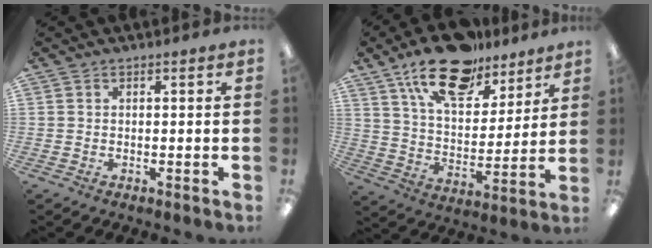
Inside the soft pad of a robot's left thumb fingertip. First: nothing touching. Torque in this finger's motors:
{"motor_torque": [0.37, 0.44, 1.27, -1.50, 0.09]}